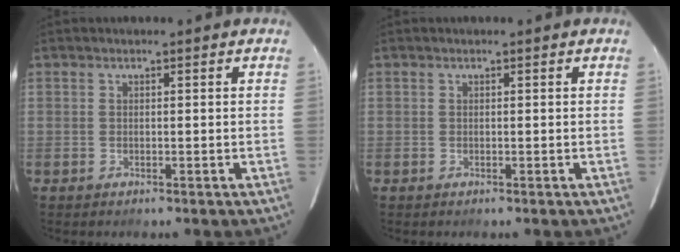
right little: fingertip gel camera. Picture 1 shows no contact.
{"total": 0.0}